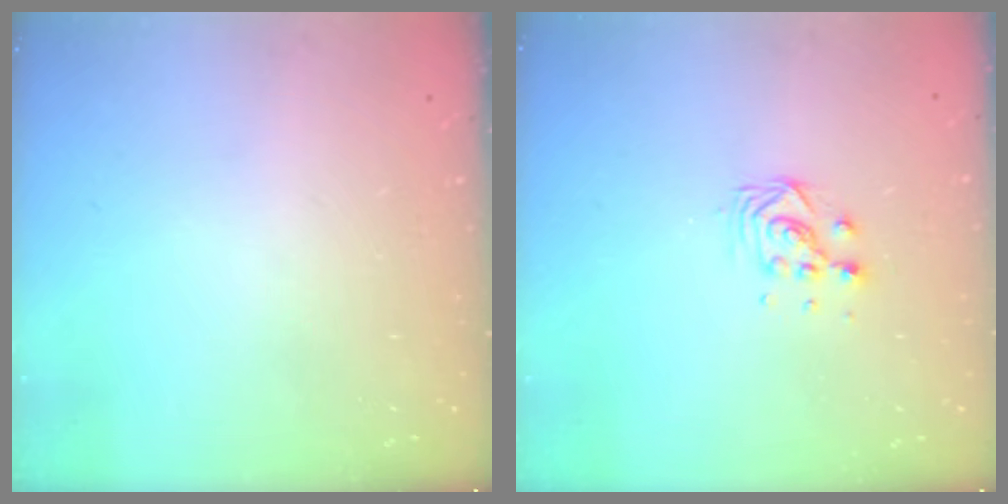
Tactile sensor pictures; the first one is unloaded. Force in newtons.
{"total": 4.3, "press": 4.2, "slide": 0.3}